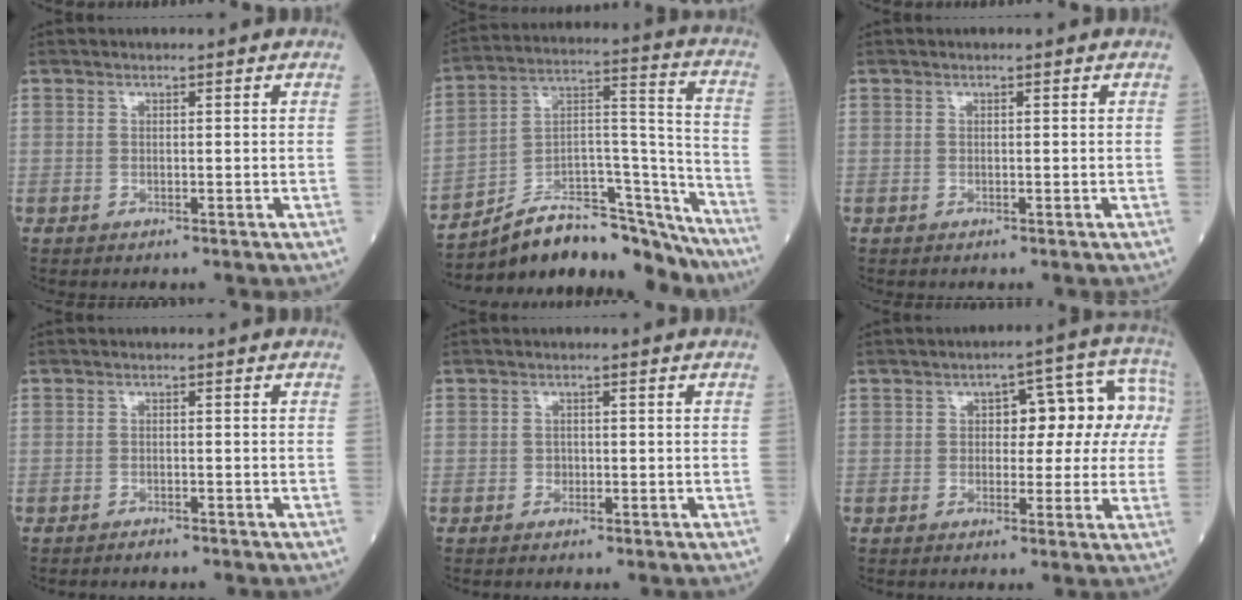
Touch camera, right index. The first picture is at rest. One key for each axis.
{"total": 22.0, "fx": -19.4, "fy": 5.7, "fz": 8.7, "tx": -0.113, "ty": 0.046, "tz": -0.302}
{"total": 0.0}
{"total": 1.6, "fx": -1.4, "fy": 0.3, "fz": 0.5, "tx": -0.011, "ty": -0.001, "tz": -0.017}
{"total": 0.9, "fx": -0.4, "fy": 0.8, "fz": 0.3, "tx": -0.001, "ty": 0.005, "tz": -0.009}
{"total": 9.9, "fx": 1.4, "fy": 4.8, "fz": 8.6, "tx": -0.090, "ty": 0.051, "tz": 0.016}